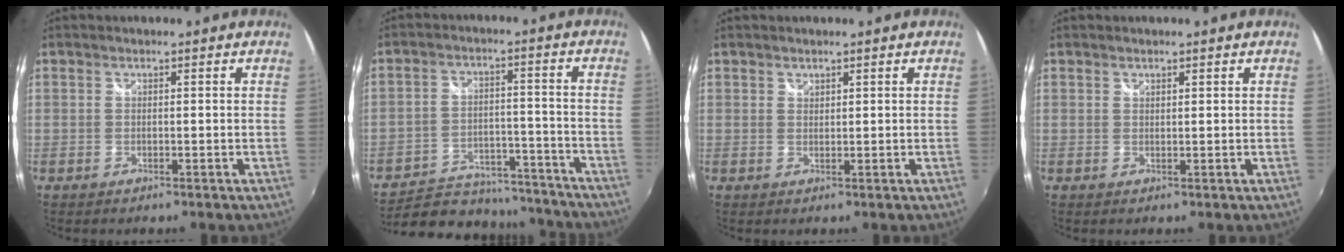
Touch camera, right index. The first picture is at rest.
{"total": 21.1, "force": [-18.2, 8.3, 6.7], "torque": [-0.142, 0.022, -0.234]}
{"total": 0.8, "force": [0.7, 0.4, 0.0], "torque": [0.003, 0.000, 0.013]}
{"total": 0.6, "force": [0.5, 0.2, 0.1], "torque": [0.000, -0.001, 0.011]}